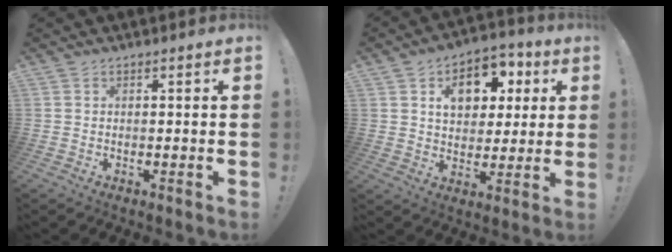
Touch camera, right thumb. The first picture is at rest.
{"total": 12.6, "force": [4.5, 9.0, 7.5], "torque": [-0.110, -0.008, 0.084]}